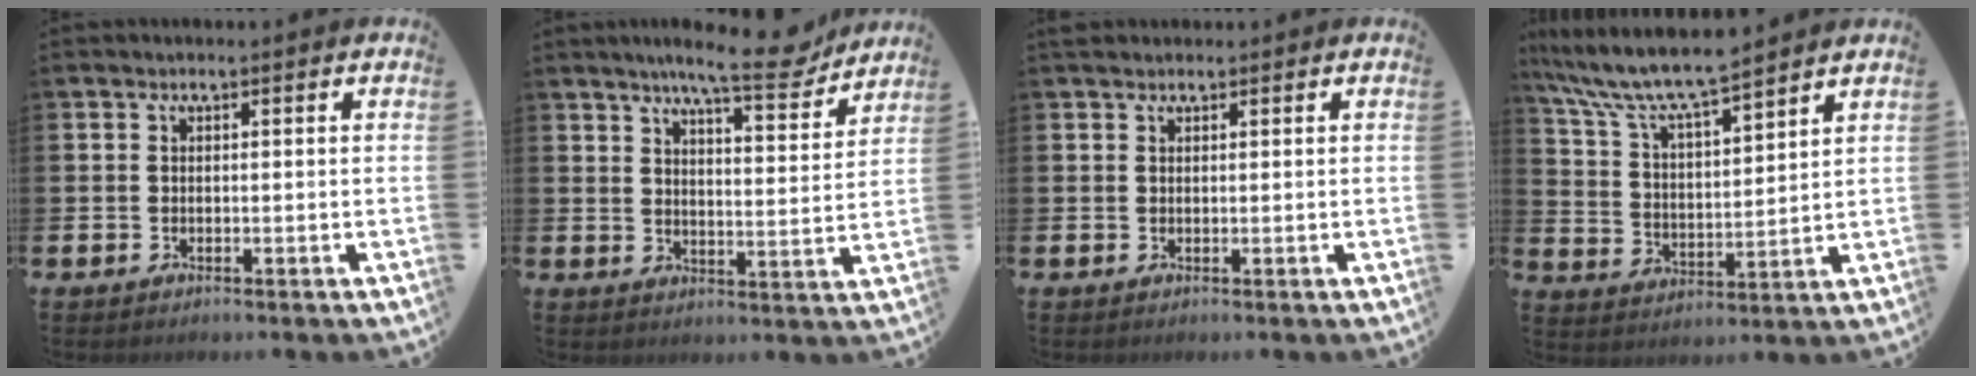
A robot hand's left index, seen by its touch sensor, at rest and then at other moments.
{"total": 9.2, "force": [8.0, 0.9, 4.5], "torque": [-0.079, -0.042, 0.135]}
{"total": 1.2, "force": [1.1, 0.4, 0.1], "torque": [0.005, 0.001, 0.018]}
{"total": 8.9, "force": [8.1, 1.1, 3.4], "torque": [-0.103, -0.047, 0.143]}